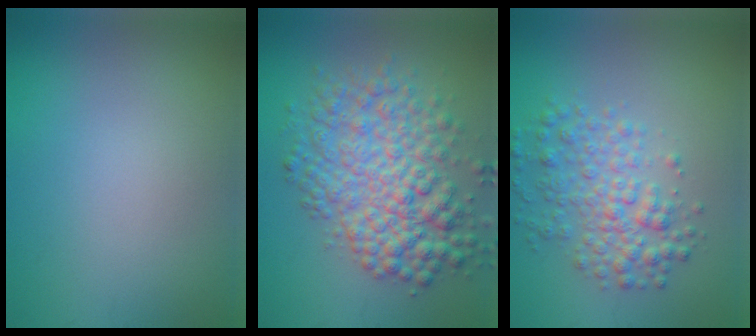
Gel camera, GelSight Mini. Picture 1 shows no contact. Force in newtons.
{"total": 7.6, "press": 7.6, "slide": 0.2}
{"total": 4.2, "press": 4.2, "slide": 0.1}